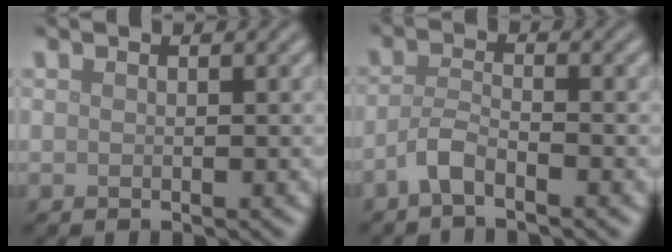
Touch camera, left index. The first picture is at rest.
{"total": 2.3, "force": [-1.5, 0.6, 1.6], "torque": [-0.035, 0.002, -0.040]}